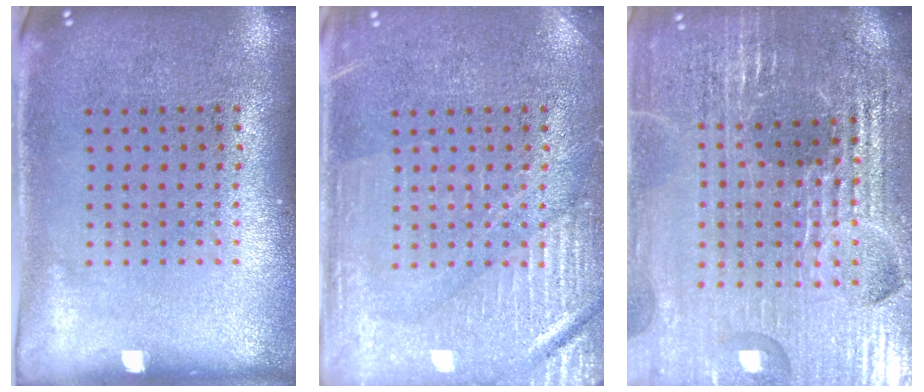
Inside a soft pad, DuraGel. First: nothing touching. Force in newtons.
{"total": 4.1, "press": 4.1, "slide": 0.7}
{"total": 5.4, "press": 4.9, "slide": 2.1}